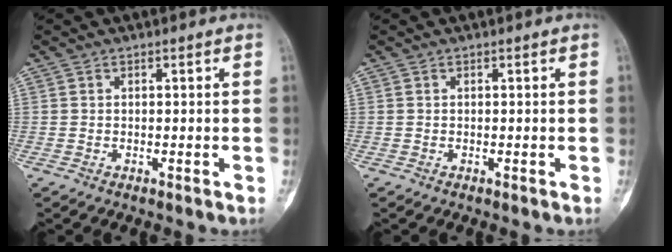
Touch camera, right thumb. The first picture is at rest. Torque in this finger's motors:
{"motor_torque": [-0.04, 0.07, 0.13, 0.12, 0.02]}